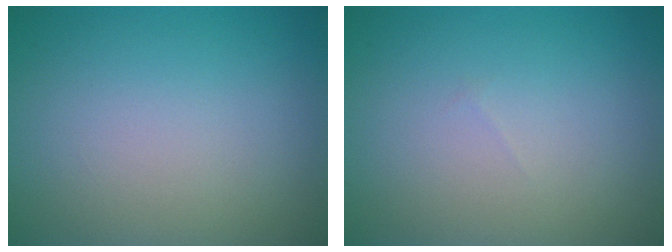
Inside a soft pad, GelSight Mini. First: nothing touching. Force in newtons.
{"total": 0.0}